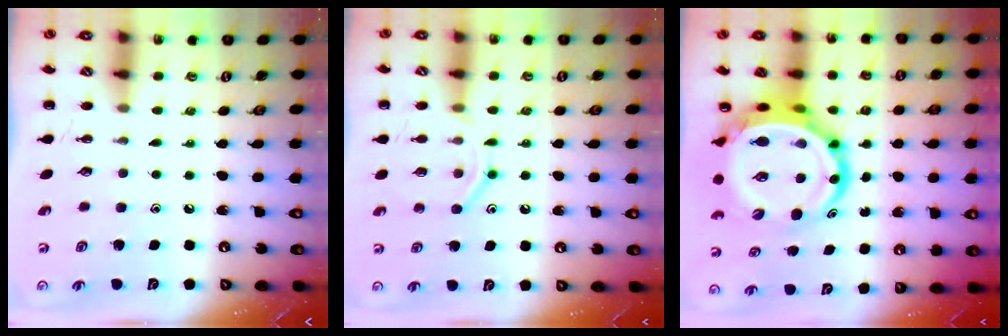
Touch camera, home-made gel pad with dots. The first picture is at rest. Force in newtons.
{"total": 9.2, "press": 9.2, "slide": 1.0}
{"total": 11.7, "press": 11.3, "slide": 3.2}